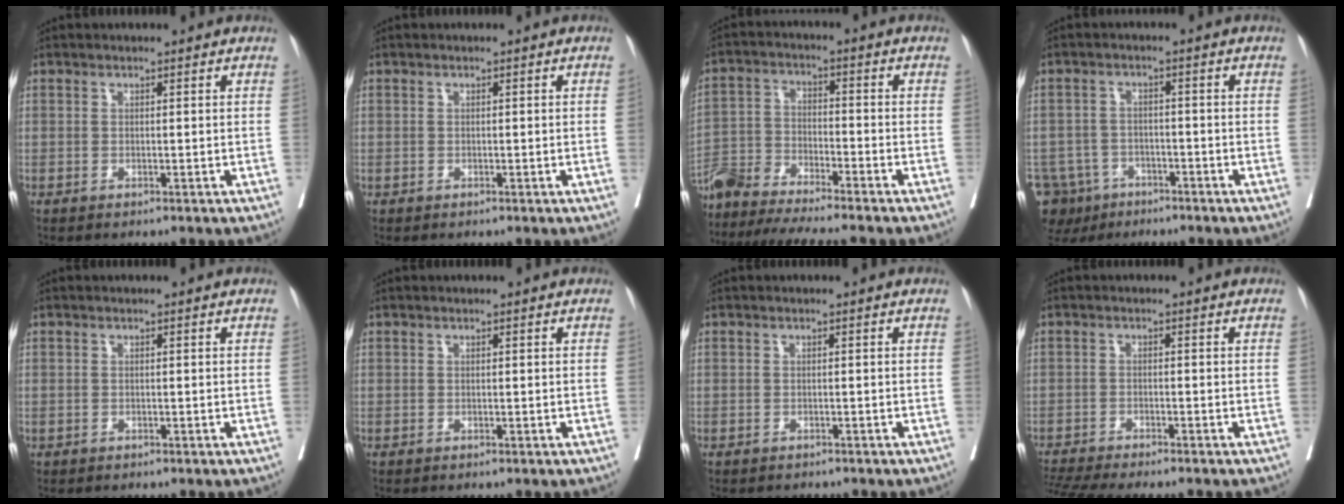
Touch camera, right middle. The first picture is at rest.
{"total": 0.0}
{"total": 14.7, "force": [-13.6, -0.3, 5.5], "torque": [-0.103, 0.004, -0.241]}
{"total": 9.0, "force": [-5.7, 6.7, 1.8], "torque": [-0.045, 0.000, -0.090]}
{"total": 0.0}
{"total": 0.0}
{"total": 1.5, "force": [-1.4, 0.6, 0.2], "torque": [-0.007, -0.001, -0.021]}
{"total": 10.5, "force": [-9.3, 0.4, 4.8], "torque": [-0.065, -0.008, -0.145]}